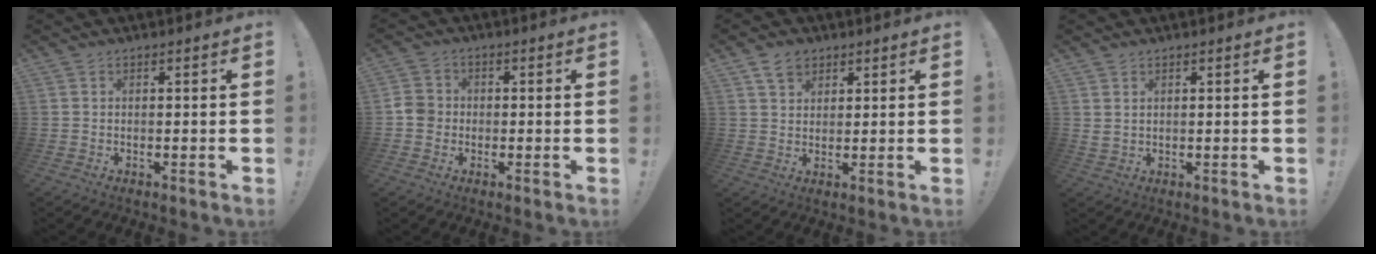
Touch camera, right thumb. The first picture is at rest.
{"total": 5.0, "force": [-1.0, 4.6, 1.7], "torque": [-0.024, 0.012, -0.018]}
{"total": 5.3, "force": [3.4, 3.6, 1.9], "torque": [-0.029, -0.010, 0.062]}
{"total": 1.9, "force": [1.2, 0.8, 1.2], "torque": [-0.019, -0.003, 0.023]}